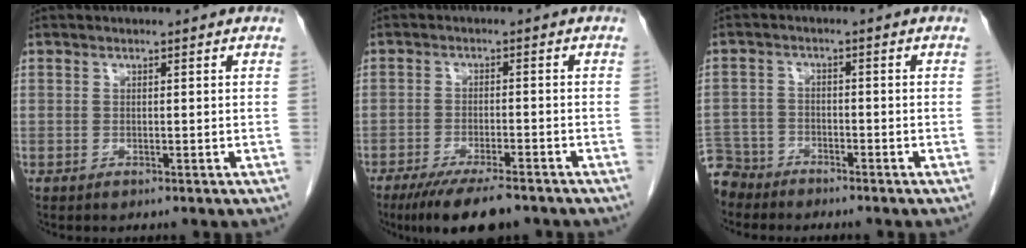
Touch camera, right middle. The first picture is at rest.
{"total": 9.5, "force": [-7.4, 1.9, 5.8], "torque": [-0.090, -0.018, -0.117]}
{"total": 6.4, "force": [-5.7, 2.7, -0.6], "torque": [0.007, -0.003, -0.114]}